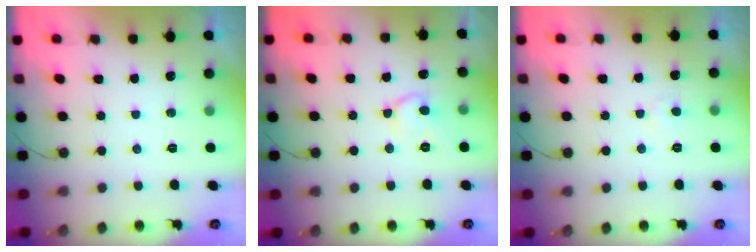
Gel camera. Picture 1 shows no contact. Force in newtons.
{"total": 8.5, "press": 8.5, "slide": 0.7}
{"total": 2.3, "press": 2.3, "slide": 0.1}